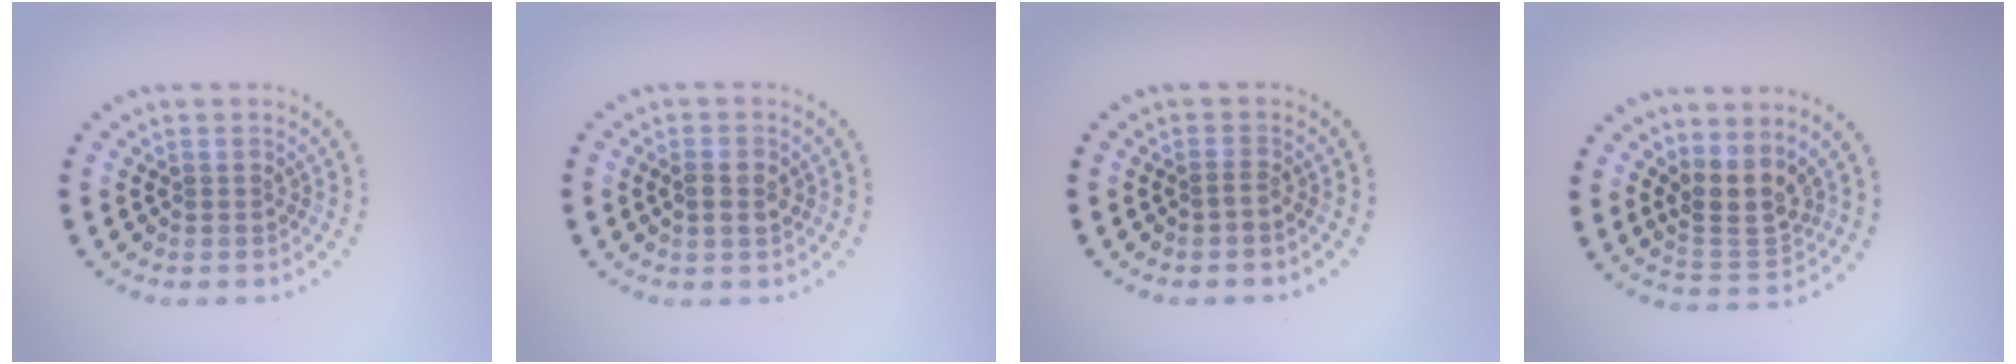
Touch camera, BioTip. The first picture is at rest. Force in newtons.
{"total": 1.9, "press": 1.9, "slide": 0.1}
{"total": 0.6, "press": 0.3, "slide": 0.5}
{"total": 3.3, "press": 2.8, "slide": 1.8}